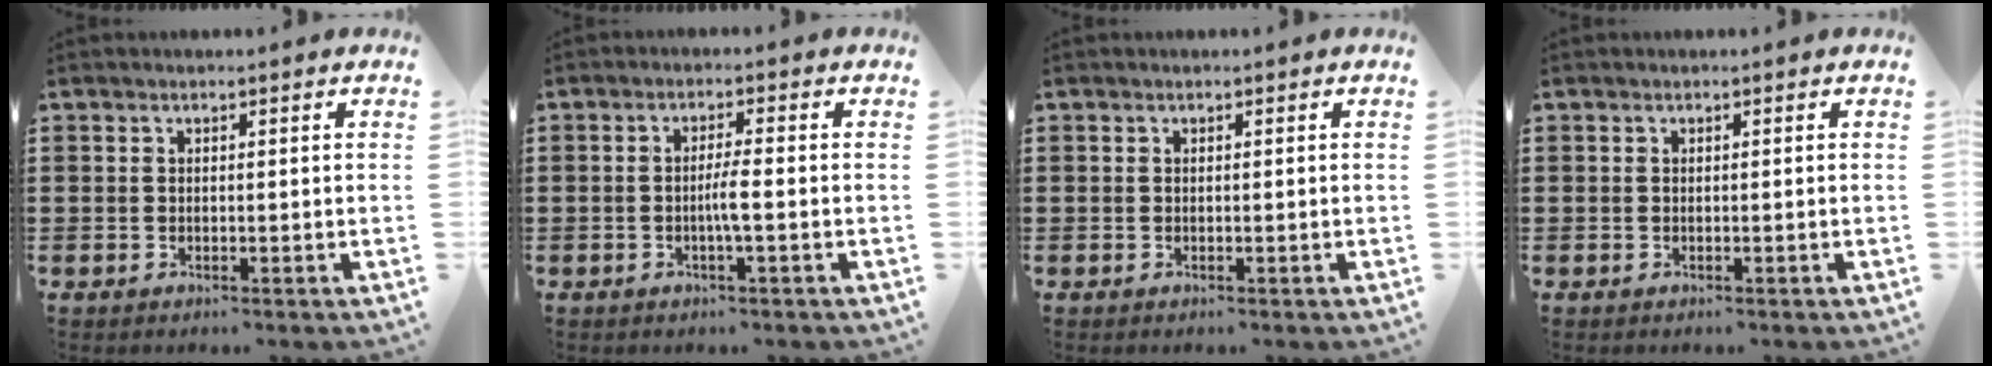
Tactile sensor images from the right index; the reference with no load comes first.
{"total": 3.0, "force": [-0.7, 0.1, 2.9], "torque": [-0.052, -0.002, -0.014]}
{"total": 0.0}
{"total": 0.0}